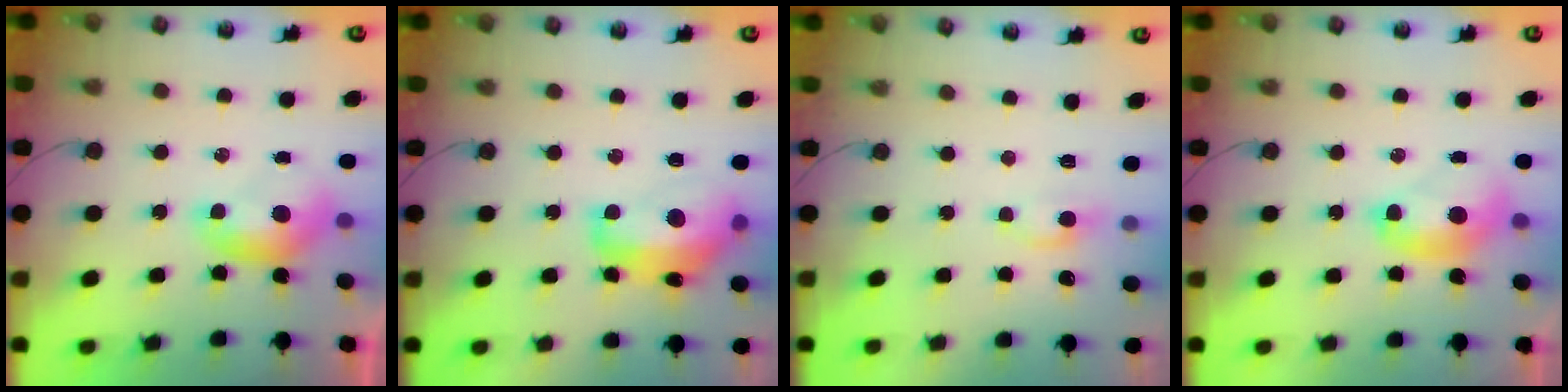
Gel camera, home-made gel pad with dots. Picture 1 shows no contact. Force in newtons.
{"total": 8.5, "press": 8.4, "slide": 1.3}
{"total": 0.6, "press": 0.4, "slide": 0.4}
{"total": 2.8, "press": 2.8, "slide": 0.1}